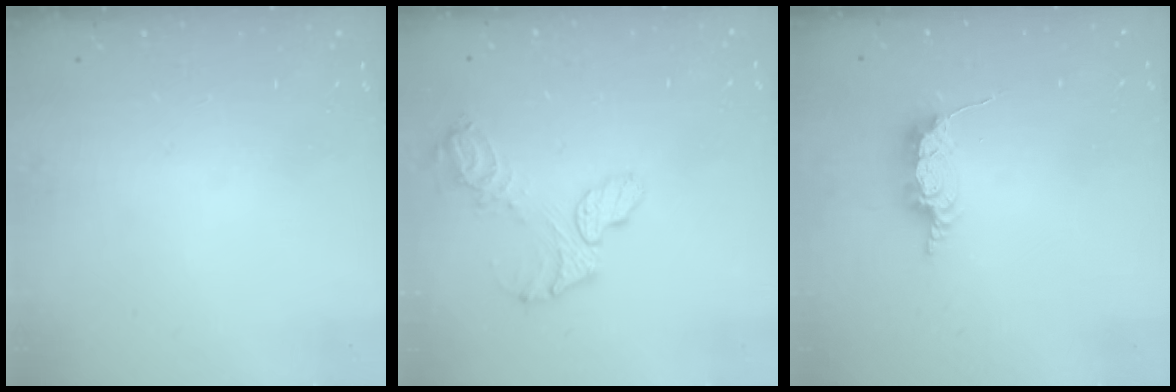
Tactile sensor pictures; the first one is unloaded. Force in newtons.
{"total": 10.3, "press": 10.3, "slide": 0.9}
{"total": 7.1, "press": 7.1, "slide": 0.5}